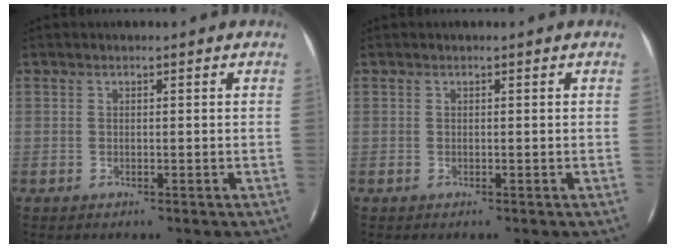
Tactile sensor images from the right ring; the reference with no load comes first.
{"total": 0.0}